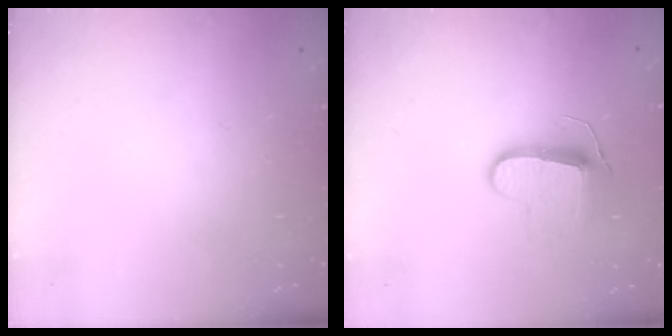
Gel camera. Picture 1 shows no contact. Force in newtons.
{"total": 9.7, "press": 9.7, "slide": 0.2}